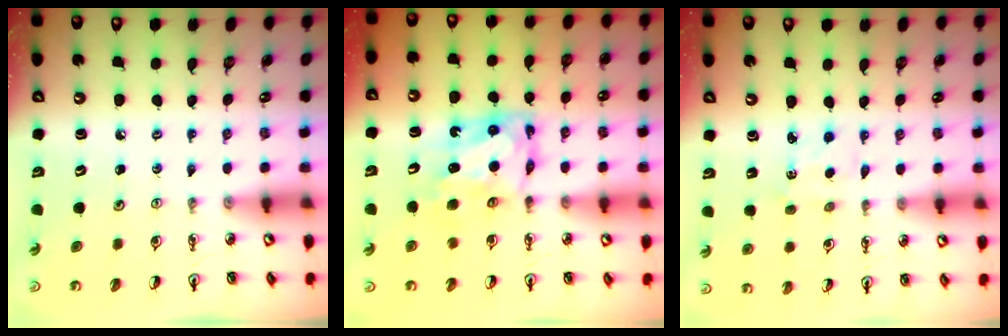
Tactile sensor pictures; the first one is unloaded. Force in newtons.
{"total": 7.8, "press": 7.7, "slide": 0.7}
{"total": 1.5, "press": 1.4, "slide": 0.4}